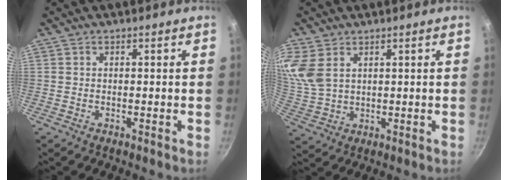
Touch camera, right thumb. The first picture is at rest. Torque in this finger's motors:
{"motor_torque": [-0.53, 1.18, 0.54, -0.21, 0.24]}